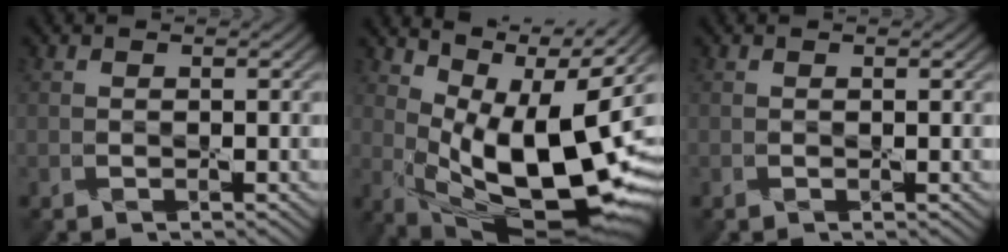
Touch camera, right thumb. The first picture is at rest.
{"total": 14.8, "force": [3.2, 6.1, 13.1], "torque": [-0.213, 0.000, 0.073]}
{"total": 0.0}